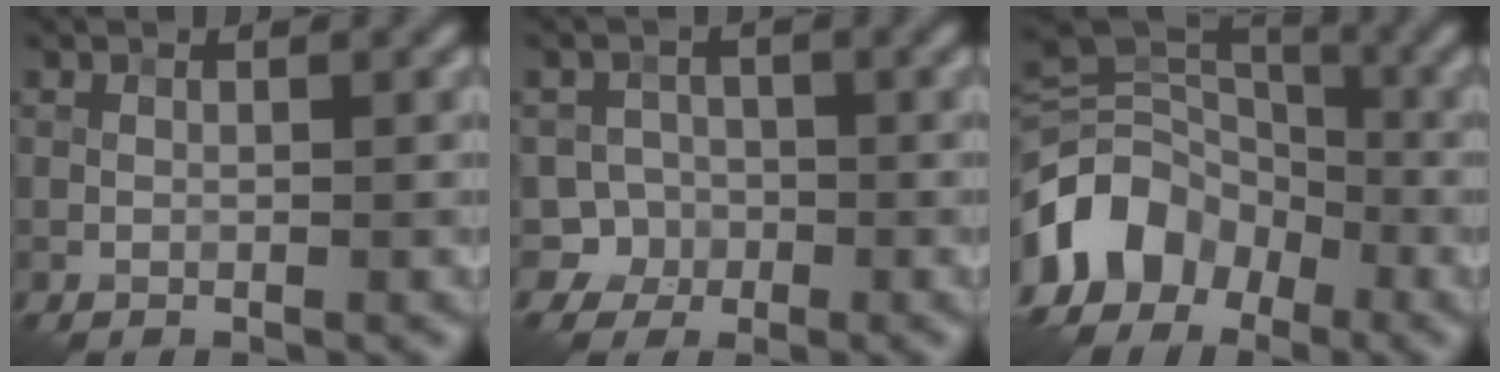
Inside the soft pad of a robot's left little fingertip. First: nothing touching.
{"total": 3.1, "force": [-1.5, 2.7, 0.1], "torque": [0.029, 0.005, -0.029]}
{"total": 9.9, "force": [-4.8, 7.2, 4.8], "torque": [-0.106, 0.008, -0.109]}